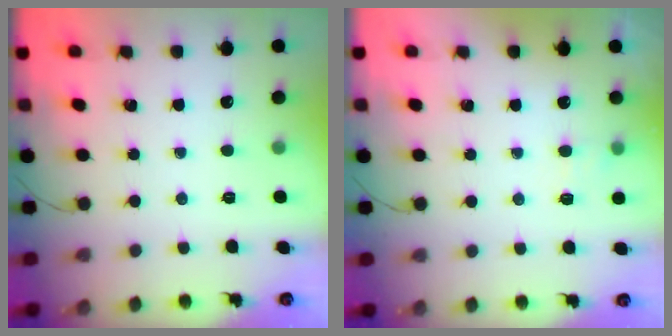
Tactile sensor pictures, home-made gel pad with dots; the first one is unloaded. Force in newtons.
{"total": 6.5, "press": 6.4, "slide": 1.4}